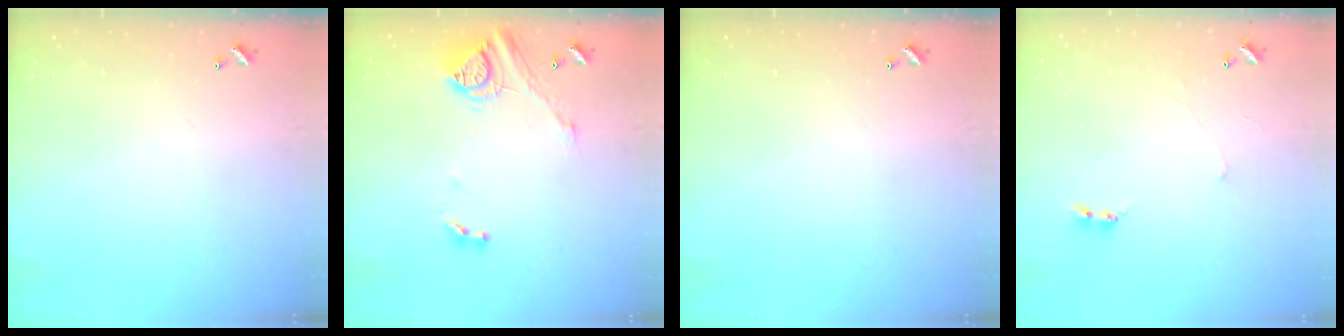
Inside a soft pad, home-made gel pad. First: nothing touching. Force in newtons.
{"total": 14.1, "press": 14.0, "slide": 1.6}
{"total": 0.0}
{"total": 0.9, "press": 0.8, "slide": 0.3}